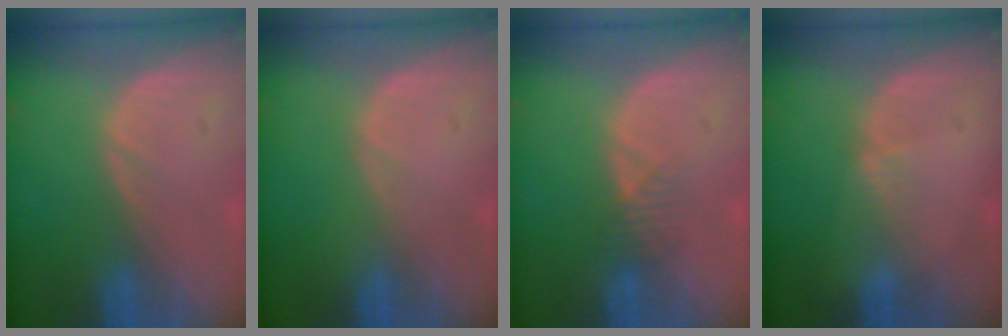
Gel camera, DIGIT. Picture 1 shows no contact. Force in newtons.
{"total": 0.0}
{"total": 1.9, "press": 1.6, "slide": 1.0}
{"total": 0.8, "press": 0.8, "slide": 0.2}